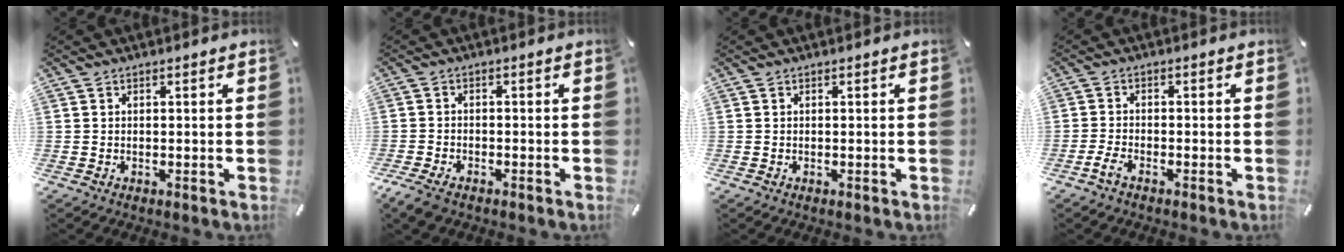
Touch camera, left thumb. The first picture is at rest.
{"total": 3.1, "force": [-2.3, 1.4, 1.5], "torque": [-0.046, 0.005, -0.050]}
{"total": 0.0}
{"total": 2.8, "force": [-1.9, 1.0, 1.8], "torque": [-0.044, 0.003, -0.039]}